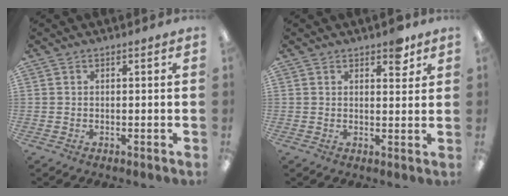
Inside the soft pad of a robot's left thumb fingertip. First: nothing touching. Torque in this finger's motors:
{"motor_torque": [0.35, 0.14, 0.20, -0.24, 0.00]}